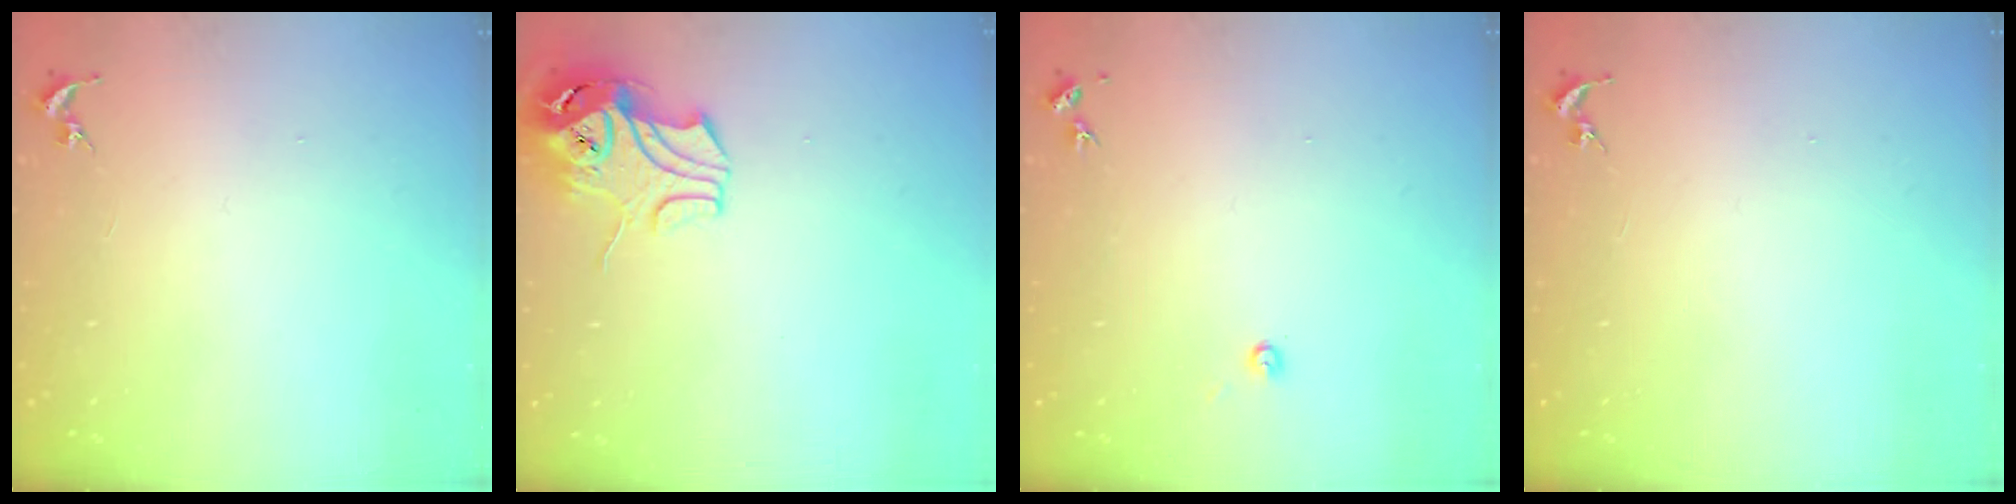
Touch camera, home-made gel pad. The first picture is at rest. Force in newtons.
{"total": 10.3, "press": 10.2, "slide": 1.6}
{"total": 2.7, "press": 2.7, "slide": 0.2}
{"total": 0.0}